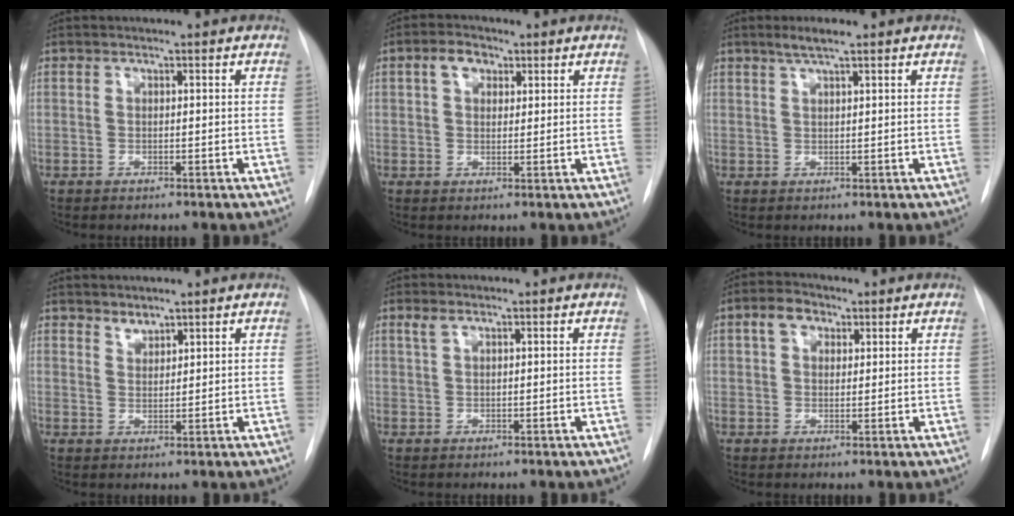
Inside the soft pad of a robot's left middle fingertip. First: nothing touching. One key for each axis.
{"total": 3.8, "fx": 1.7, "fy": 2.6, "fz": 2.3, "tx": -0.044, "ty": 0.015, "tz": 0.031}
{"total": 2.7, "fx": 1.9, "fy": 0.1, "fz": 1.9, "tx": -0.040, "ty": 0.001, "tz": 0.037}
{"total": 1.8, "fx": 1.7, "fy": 0.6, "fz": 0.2, "tx": 0.001, "ty": -0.003, "tz": 0.031}
{"total": 1.2, "fx": 0.8, "fy": 0.3, "fz": 0.8, "tx": -0.023, "ty": 0.012, "tz": 0.019}
{"total": 4.0, "fx": 1.8, "fy": 2.7, "fz": 2.3, "tx": -0.046, "ty": 0.017, "tz": 0.034}